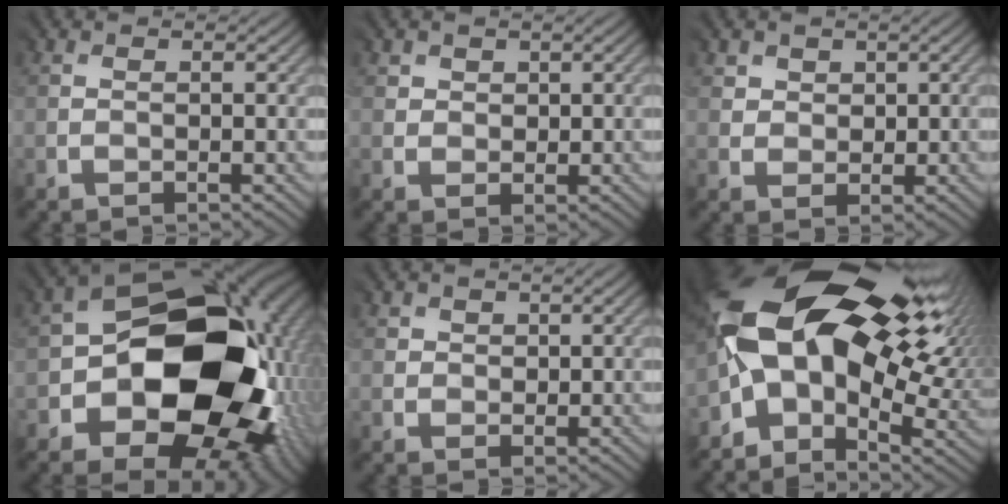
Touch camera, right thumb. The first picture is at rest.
{"total": 1.7, "force": [1.0, 1.4, 0.0], "torque": [-0.007, -0.003, 0.015]}
{"total": 2.6, "force": [1.5, 2.0, 0.1], "torque": [-0.017, -0.010, 0.032]}
{"total": 20.2, "force": [-3.4, 14.6, 13.5], "torque": [-0.193, -0.037, -0.046]}
{"total": 1.4, "force": [0.9, 1.1, -0.1], "torque": [-0.003, -0.002, 0.013]}
{"total": 17.3, "force": [2.7, 10.0, 13.8], "torque": [-0.277, -0.015, 0.059]}